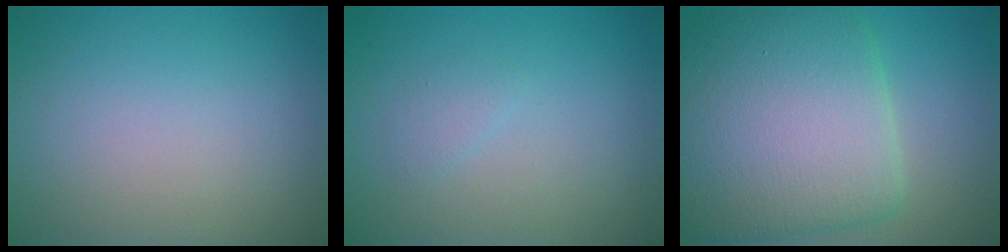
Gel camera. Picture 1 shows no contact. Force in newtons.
{"total": 0.9, "press": 0.9, "slide": 0.0}
{"total": 10.6, "press": 10.6, "slide": 0.1}